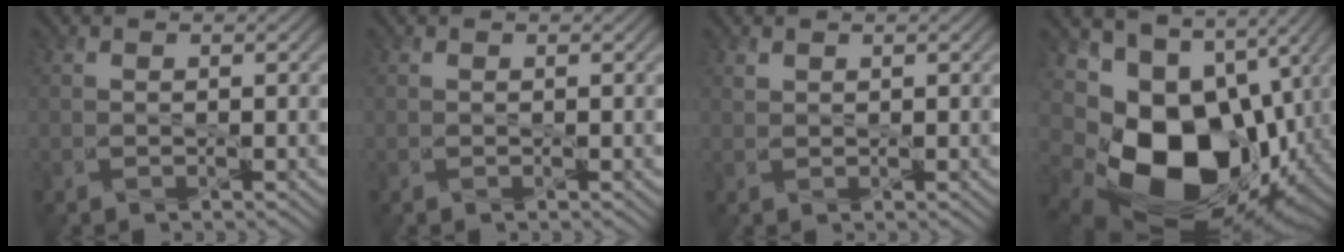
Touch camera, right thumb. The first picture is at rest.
{"total": 0.0}
{"total": 0.5, "force": [0.5, 0.3, 0.1], "torque": [-0.006, -0.001, 0.012]}
{"total": 18.4, "force": [-1.4, 13.7, 12.3], "torque": [-0.232, -0.056, 0.009]}